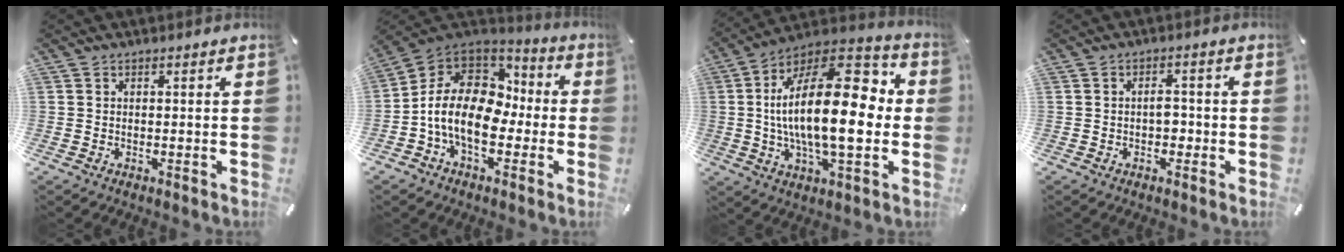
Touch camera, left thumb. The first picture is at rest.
{"total": 14.8, "force": [-3.3, 10.6, 9.8], "torque": [-0.203, 0.016, -0.057]}
{"total": 25.9, "force": [0.6, 11.4, 23.2], "torque": [-0.414, -0.014, 0.007]}
{"total": 2.8, "force": [-0.6, 1.8, 2.1], "torque": [-0.033, 0.004, -0.016]}